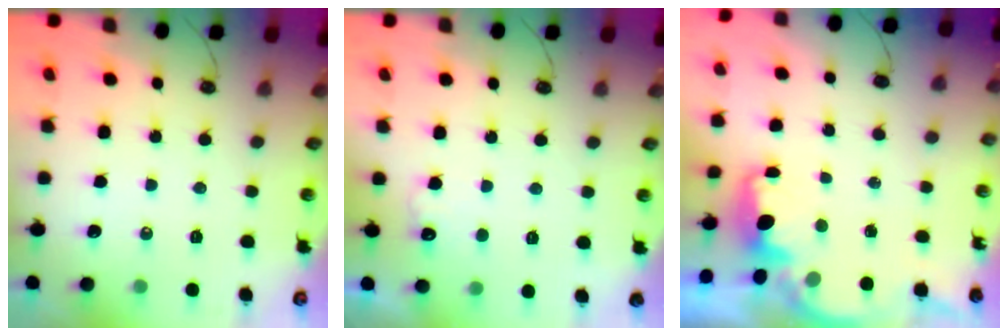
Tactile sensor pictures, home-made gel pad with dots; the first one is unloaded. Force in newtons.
{"total": 5.3, "press": 5.1, "slide": 1.2}
{"total": 2.2, "press": 2.0, "slide": 0.8}